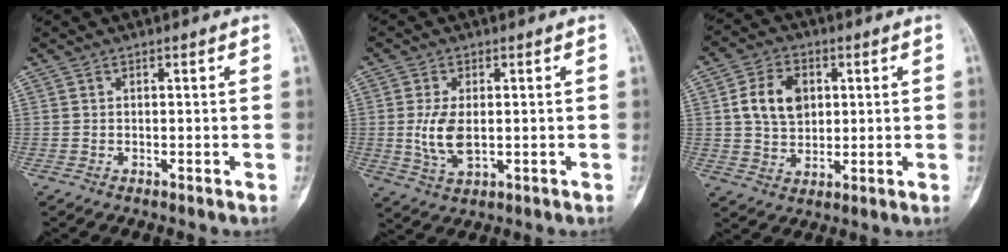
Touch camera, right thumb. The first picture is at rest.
{"total": 6.7, "force": [-0.1, 3.5, 5.7], "torque": [-0.120, -0.011, 0.003]}
{"total": 9.5, "force": [2.1, 6.9, 6.2], "torque": [-0.090, -0.003, 0.039]}